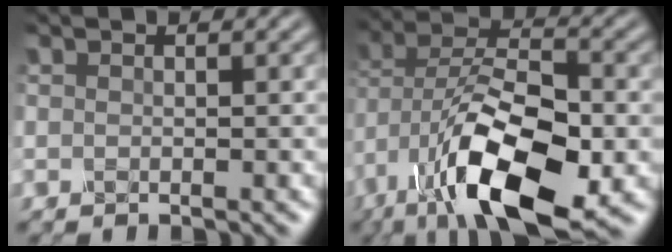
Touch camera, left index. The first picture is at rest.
{"total": 12.9, "force": [-5.8, 5.3, 10.2], "torque": [-0.199, -0.013, -0.096]}